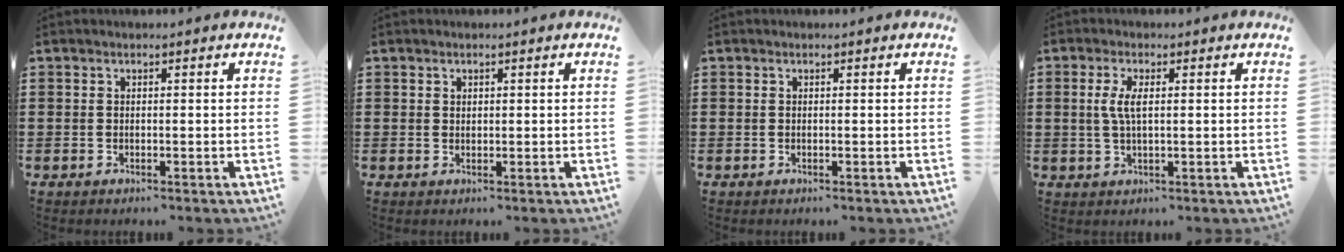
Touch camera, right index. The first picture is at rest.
{"total": 0.7, "force": [0.5, 0.5, 0.2], "torque": [-0.005, 0.001, 0.009]}
{"total": 0.0}
{"total": 3.5, "force": [0.5, 1.0, 3.3], "torque": [-0.073, 0.003, 0.004]}